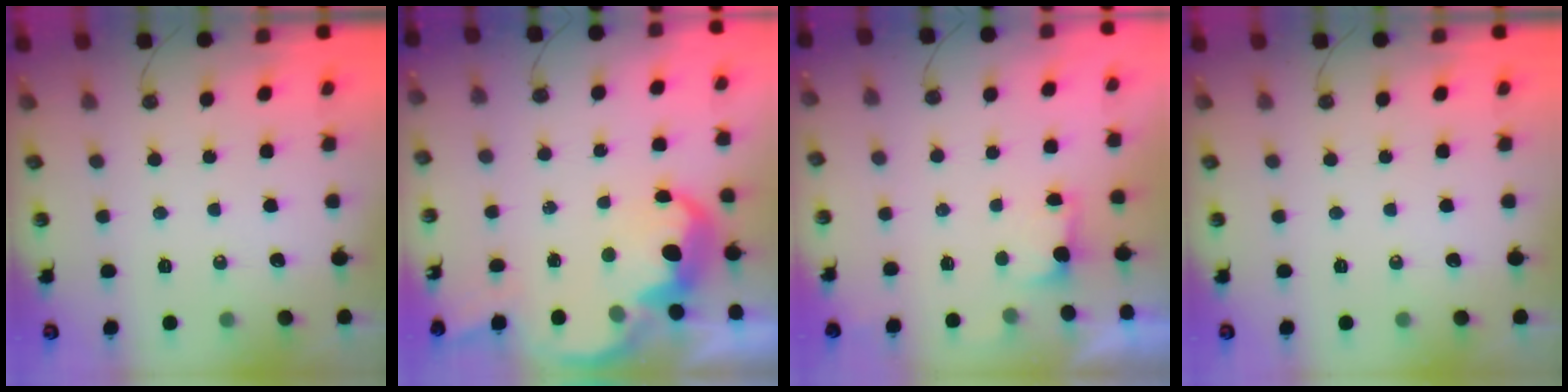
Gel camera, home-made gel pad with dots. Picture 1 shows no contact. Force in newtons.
{"total": 7.6, "press": 7.5, "slide": 0.6}
{"total": 1.2, "press": 0.9, "slide": 0.8}
{"total": 0.0}